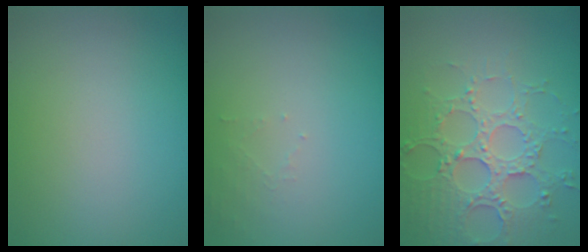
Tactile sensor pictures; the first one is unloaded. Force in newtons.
{"total": 1.0, "press": 1.0, "slide": 0.2}
{"total": 4.7, "press": 4.6, "slide": 1.0}